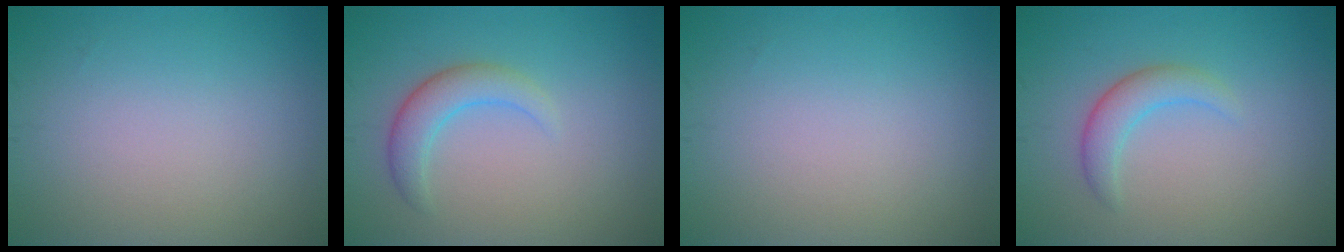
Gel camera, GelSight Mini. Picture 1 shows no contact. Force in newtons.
{"total": 2.8, "press": 2.8, "slide": 0.1}
{"total": 0.0}
{"total": 2.5, "press": 2.5, "slide": 0.1}